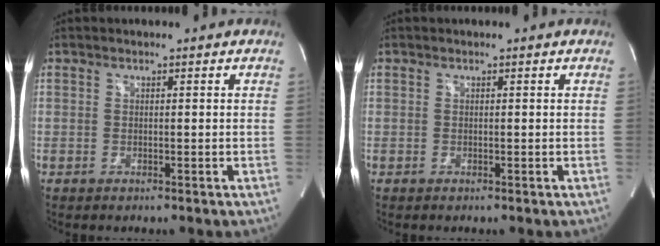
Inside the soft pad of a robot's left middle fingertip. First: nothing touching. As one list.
[{"total": 0.0}]